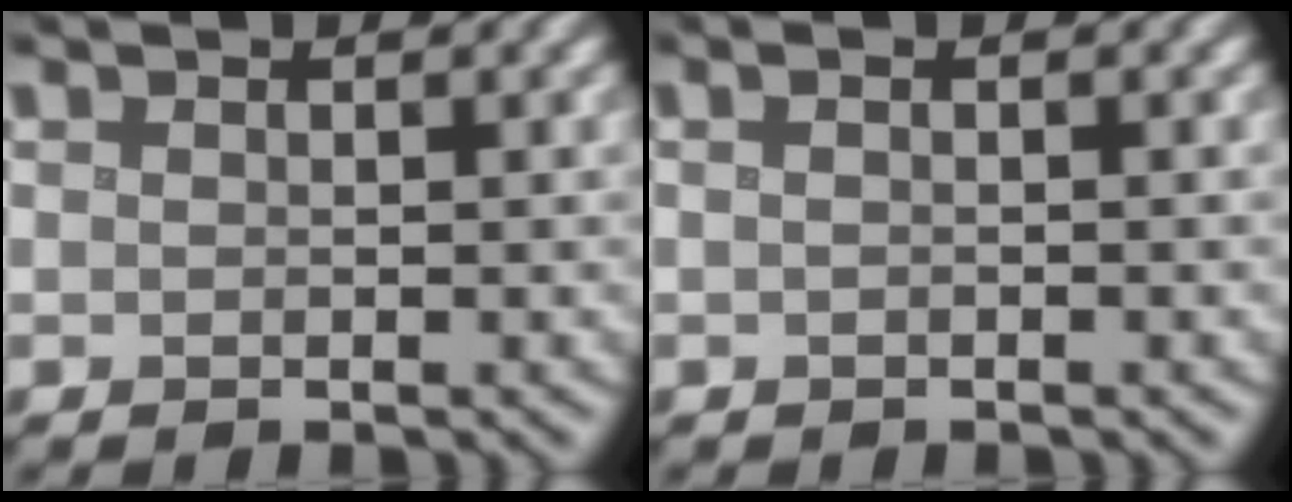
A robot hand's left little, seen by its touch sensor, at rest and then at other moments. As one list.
[{"total": 1.2, "force": [0.2, 0.4, 1.1], "torque": [-0.015, -0.005, -0.006]}]